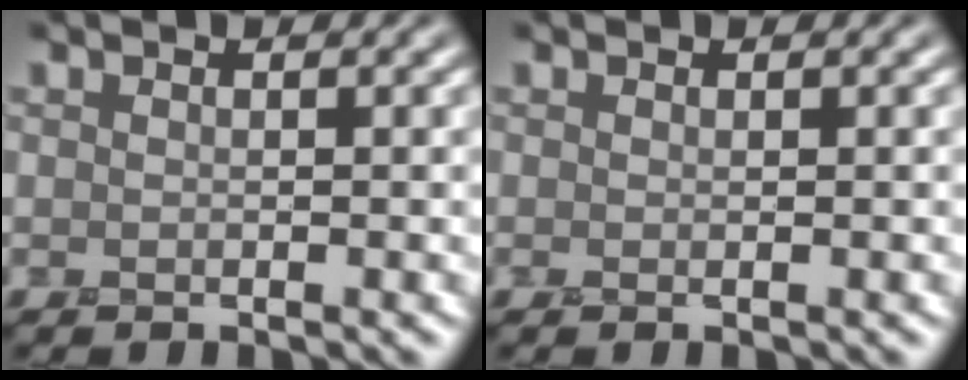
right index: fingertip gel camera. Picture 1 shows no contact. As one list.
[{"total": 0.0}]